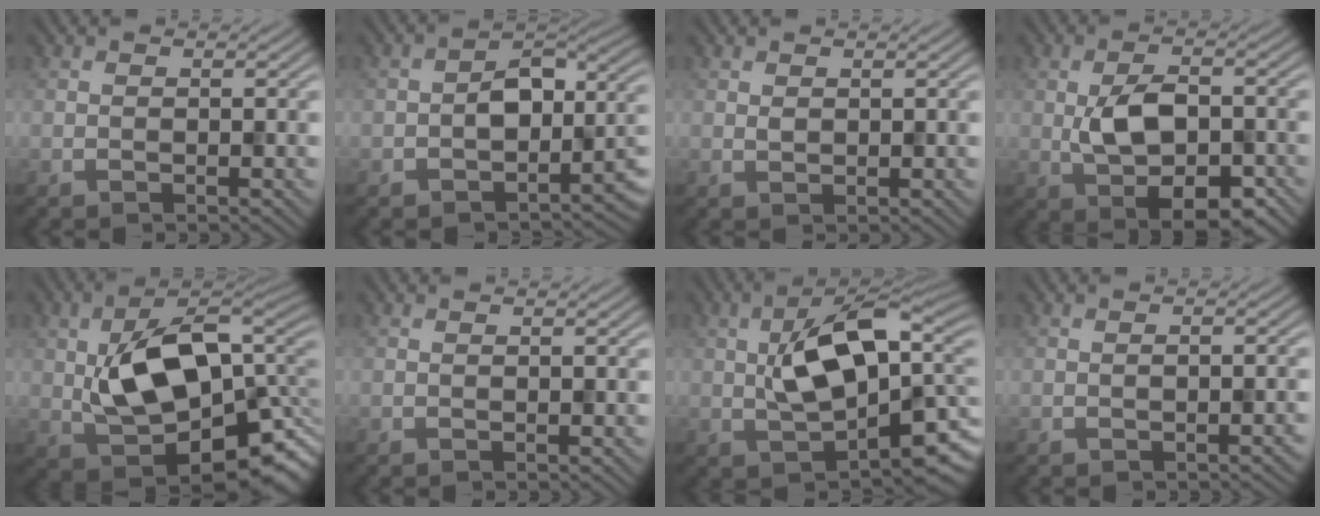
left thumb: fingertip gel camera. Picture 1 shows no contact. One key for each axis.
{"total": 8.0, "fx": -2.0, "fy": 5.2, "fz": 5.8, "tx": -0.069, "ty": -0.003, "tz": -0.042}
{"total": 0.8, "fx": 0.6, "fy": 0.5, "fz": 0.2, "tx": -0.005, "ty": -0.001, "tz": 0.011}
{"total": 8.8, "fx": -1.9, "fy": 4.6, "fz": 7.2, "tx": -0.140, "ty": -0.011, "tz": -0.029}
{"total": 16.4, "fx": 0.4, "fy": 9.7, "fz": 13.1, "tx": -0.224, "ty": -0.028, "tz": 0.016}
{"total": 0.0}
{"total": 12.3, "fx": 1.0, "fy": 6.2, "fz": 10.5, "tx": -0.177, "ty": -0.002, "tz": 0.020}
{"total": 0.9, "fx": -0.6, "fy": 0.2, "fz": 0.6, "tx": -0.006, "ty": 0.002, "tz": -0.009}